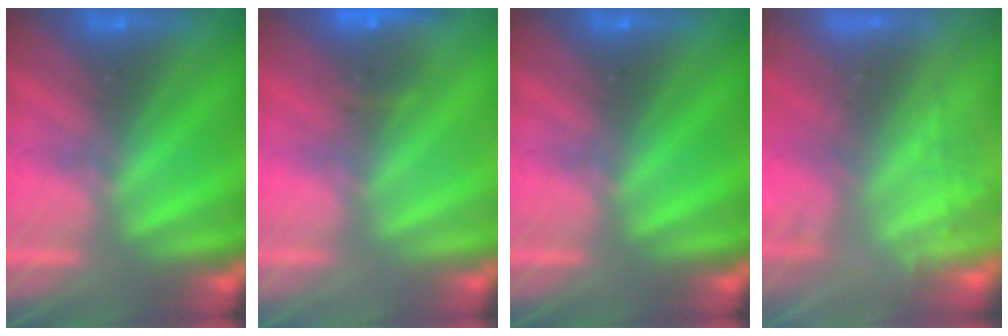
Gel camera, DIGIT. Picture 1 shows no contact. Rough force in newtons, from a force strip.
{"total": 2.4}
{"total": 0.0}
{"total": 8.3}